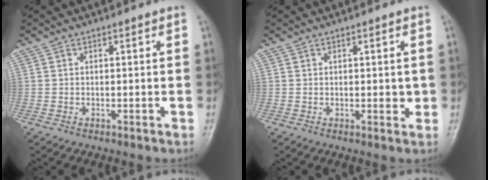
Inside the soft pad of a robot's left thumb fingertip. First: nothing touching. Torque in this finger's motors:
{"motor_torque": [-0.21, 0.07, 0.06, -0.09, 0.00]}